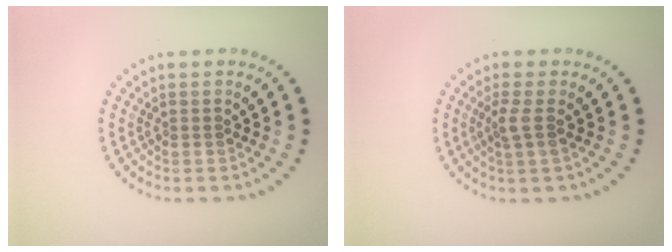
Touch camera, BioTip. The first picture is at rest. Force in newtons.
{"total": 1.7, "press": 1.4, "slide": 1.1}